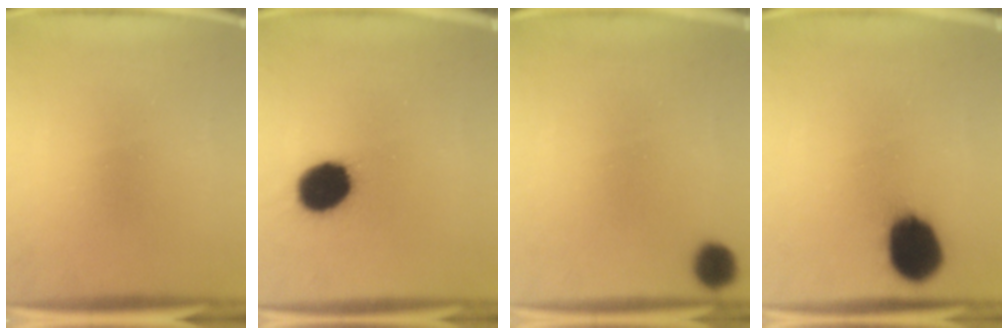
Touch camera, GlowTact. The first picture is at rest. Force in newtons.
{"total": 13.8}
{"total": 4.0}
{"total": 15.0}